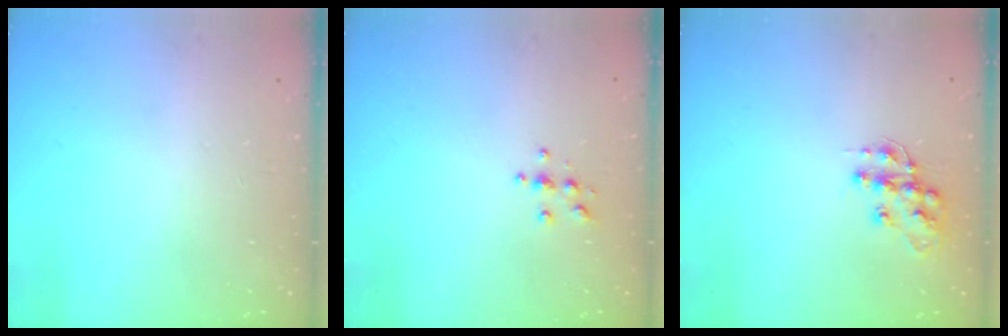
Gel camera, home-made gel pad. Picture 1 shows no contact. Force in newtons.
{"total": 3.8, "press": 3.8, "slide": 0.4}
{"total": 11.6, "press": 11.5, "slide": 0.8}